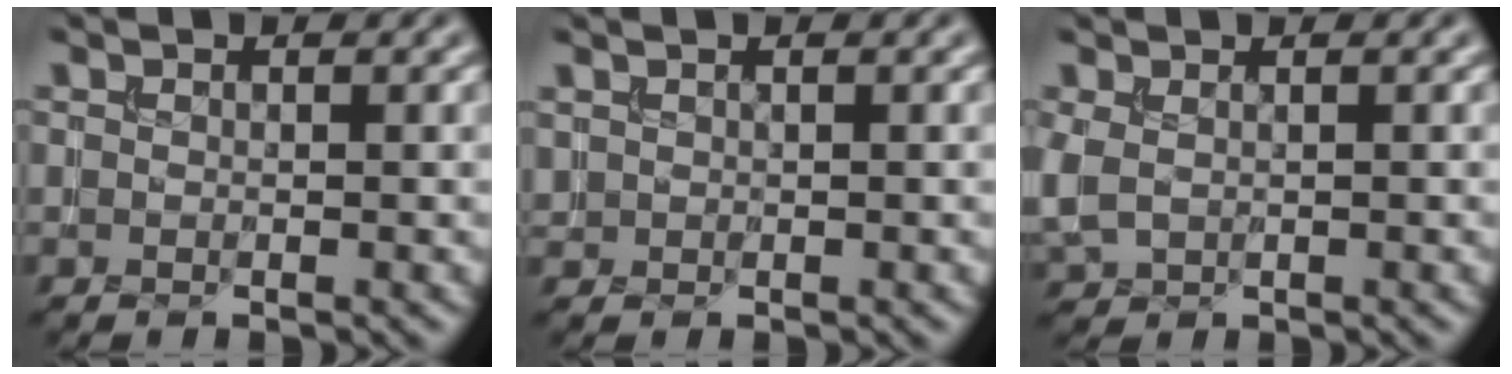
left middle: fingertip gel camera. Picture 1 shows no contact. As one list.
[{"total": 0.5, "force": [0.4, 0.2, 0.1], "torque": [-0.003, 0.002, 0.013]}, {"total": 2.3, "force": [0.2, 1.6, 1.7], "torque": [-0.053, -0.003, 0.008]}]